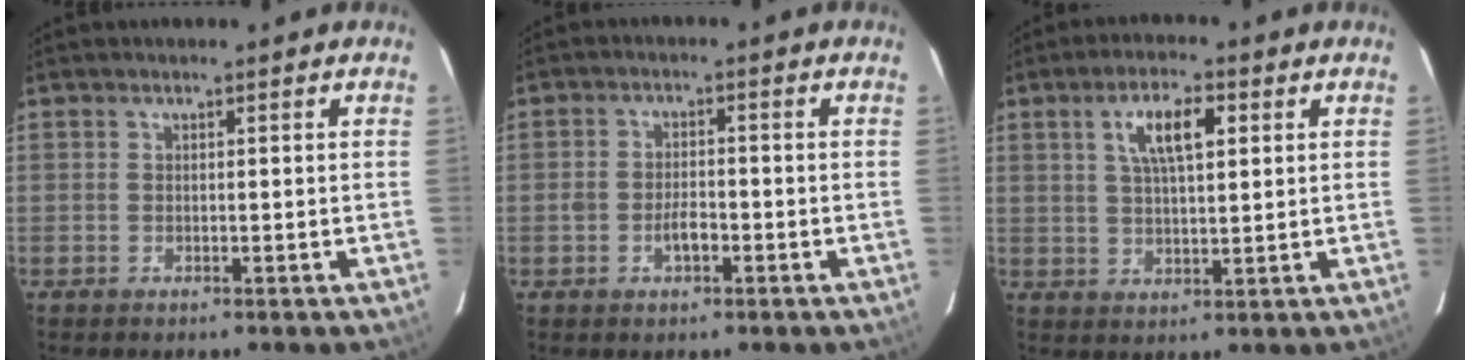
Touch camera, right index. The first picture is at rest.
{"total": 3.4, "force": [-1.5, 1.9, 2.4], "torque": [-0.046, 0.004, -0.025]}
{"total": 7.6, "force": [2.8, 2.5, 6.6], "torque": [-0.120, 0.010, 0.052]}